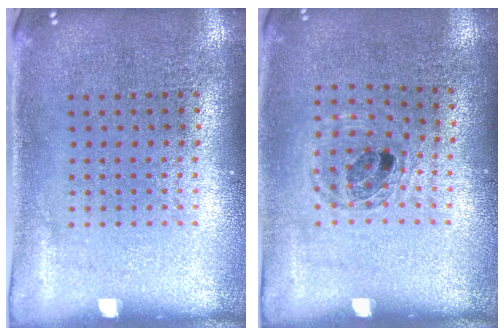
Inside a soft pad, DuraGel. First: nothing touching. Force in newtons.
{"total": 0.9, "press": 0.9, "slide": 0.0}